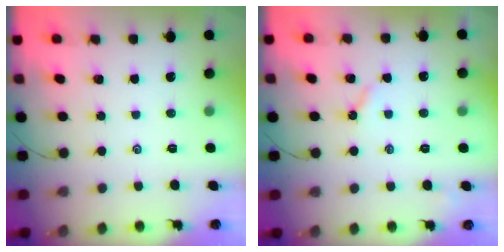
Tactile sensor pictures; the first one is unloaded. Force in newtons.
{"total": 2.8, "press": 2.8, "slide": 0.5}